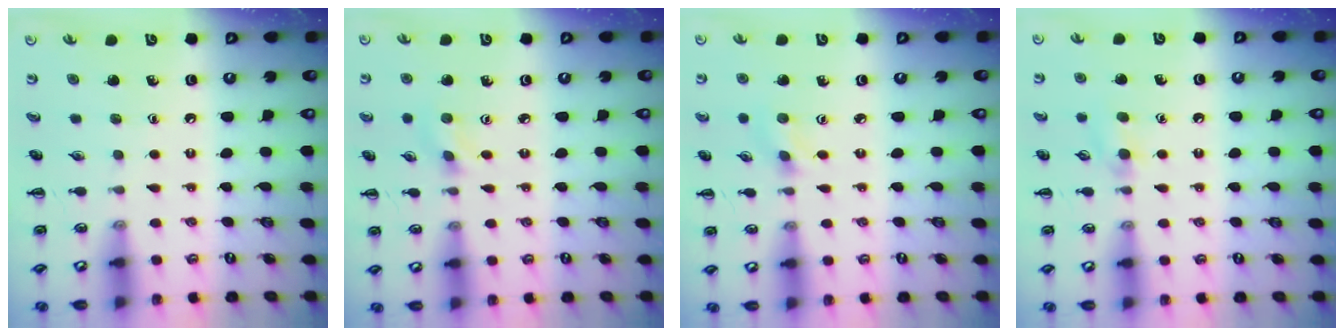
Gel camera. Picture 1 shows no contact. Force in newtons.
{"total": 1.1, "press": 1.0, "slide": 0.5}
{"total": 1.2, "press": 1.1, "slide": 0.3}
{"total": 5.3, "press": 4.9, "slide": 1.9}